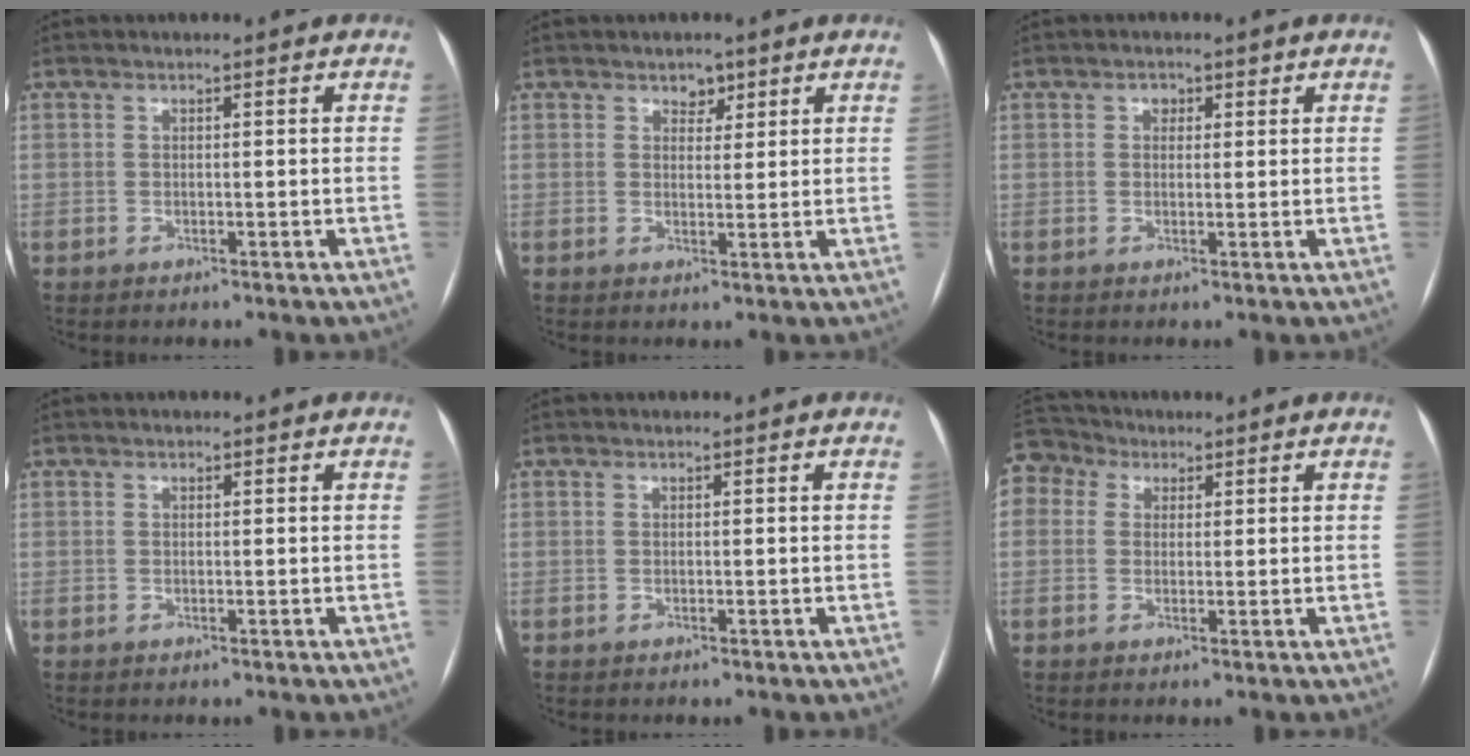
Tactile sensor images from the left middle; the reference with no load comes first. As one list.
[{"total": 2.3, "force": [1.6, 1.4, 0.9], "torque": [-0.009, 0.000, 0.024]}, {"total": 1.5, "force": [0.7, 1.2, 0.6], "torque": [-0.008, 0.006, 0.009]}, {"total": 0.0}, {"total": 0.0}, {"total": 8.9, "force": [4.0, 7.4, 2.8], "torque": [-0.078, 0.048, 0.077]}]